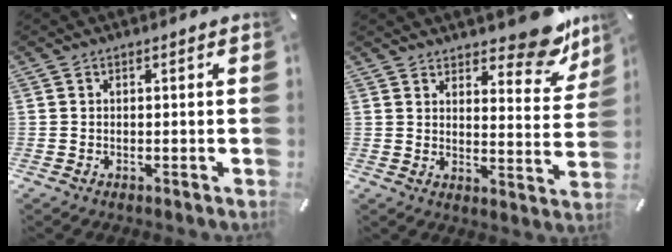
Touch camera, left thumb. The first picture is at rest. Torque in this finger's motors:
{"motor_torque": [0.74, -0.56, 0.06, -0.16, 0.02]}